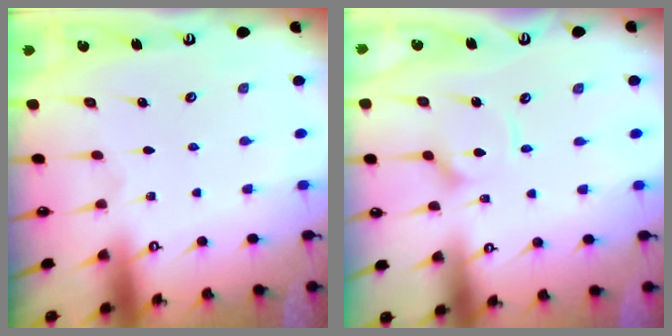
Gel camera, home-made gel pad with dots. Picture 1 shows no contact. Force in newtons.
{"total": 7.9, "press": 7.8, "slide": 0.8}